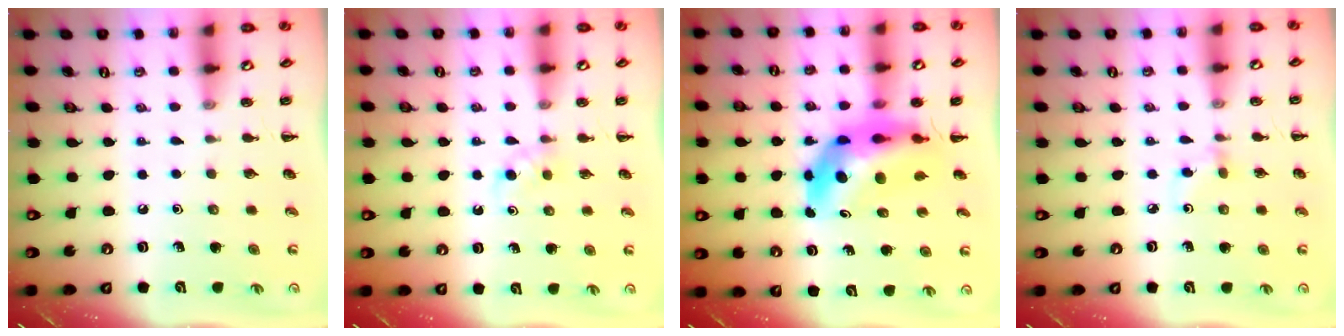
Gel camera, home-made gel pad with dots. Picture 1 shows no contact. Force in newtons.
{"total": 2.9, "press": 2.6, "slide": 1.1}
{"total": 12.2, "press": 11.6, "slide": 3.7}
{"total": 2.7, "press": 2.4, "slide": 1.1}